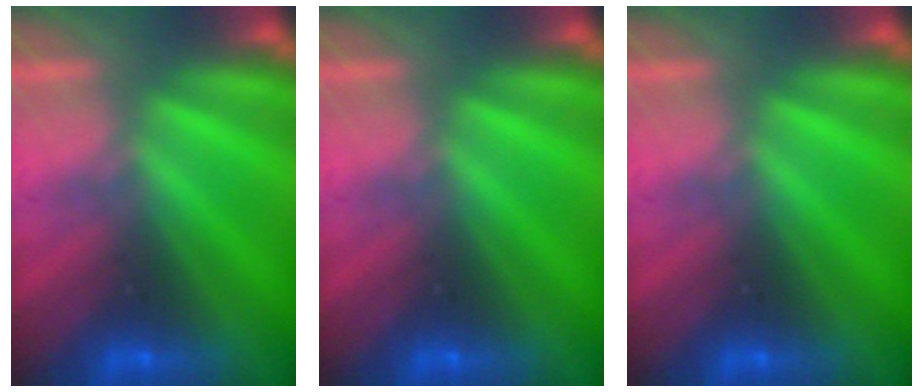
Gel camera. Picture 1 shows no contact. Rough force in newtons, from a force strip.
{"total": 0.0}
{"total": 0.0}